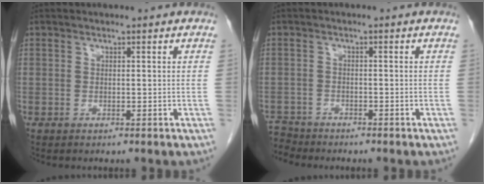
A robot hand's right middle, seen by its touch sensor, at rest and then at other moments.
{"total": 3.4, "force": [-3.3, 0.3, -0.7], "torque": [0.015, -0.013, -0.060]}